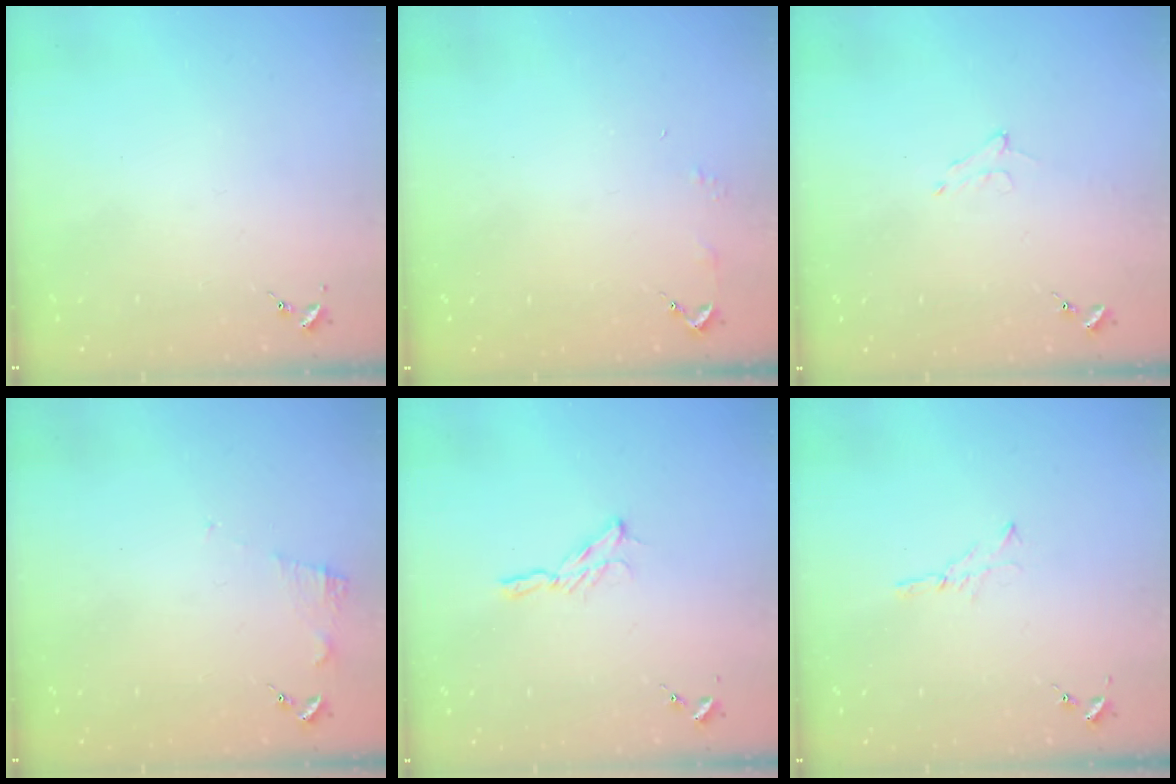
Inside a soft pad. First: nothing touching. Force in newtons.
{"total": 2.9, "press": 2.8, "slide": 0.3}
{"total": 5.4, "press": 5.3, "slide": 0.8}
{"total": 6.7, "press": 6.7, "slide": 0.5}
{"total": 5.4, "press": 5.4, "slide": 0.4}
{"total": 3.5, "press": 3.5, "slide": 0.4}